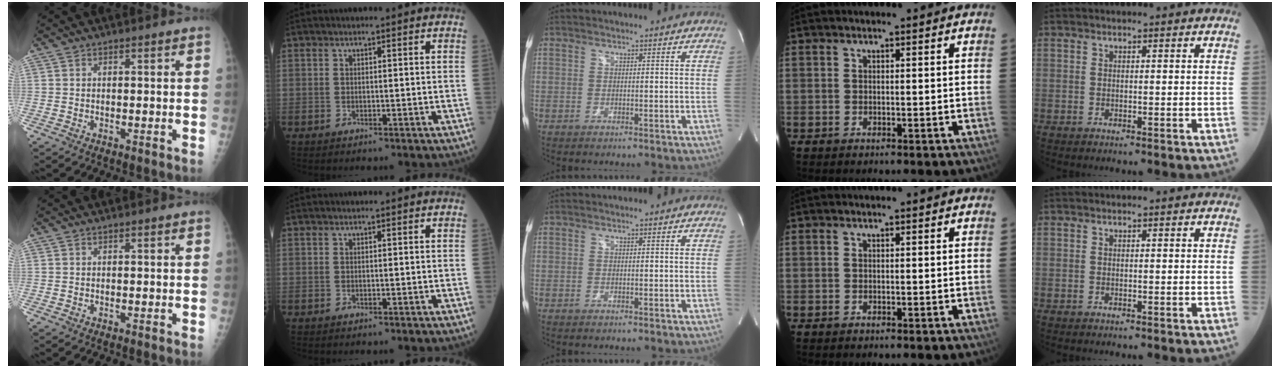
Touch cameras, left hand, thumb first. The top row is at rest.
{}